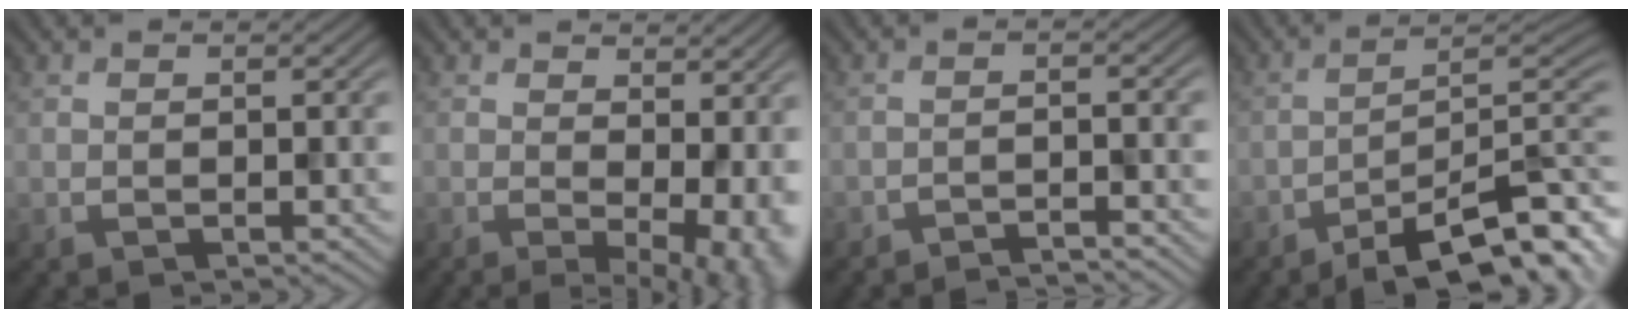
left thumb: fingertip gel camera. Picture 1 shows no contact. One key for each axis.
{"total": 6.6, "fx": 0.3, "fy": 2.9, "fz": 5.9, "tx": -0.061, "ty": 0.000, "tz": 0.030}
{"total": 3.1, "fx": -3.0, "fy": -0.4, "fz": -0.6, "tx": 0.017, "ty": 0.011, "tz": -0.058}
{"total": 12.1, "fx": -9.0, "fy": 2.7, "fz": 7.7, "tx": -0.107, "ty": 0.008, "tz": -0.133}